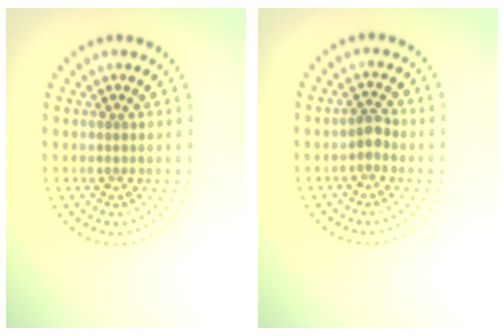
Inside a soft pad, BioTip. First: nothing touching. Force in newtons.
{"total": 1.3, "press": 1.3, "slide": 0.5}